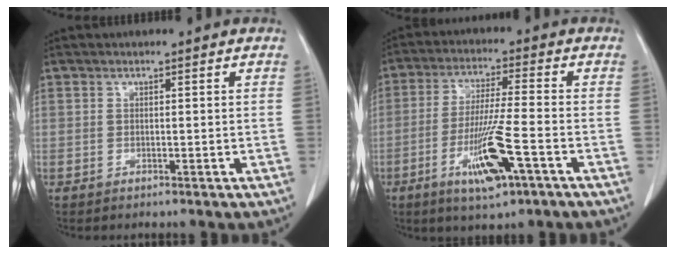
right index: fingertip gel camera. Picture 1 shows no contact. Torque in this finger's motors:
{"motor_torque": [0.14, -0.03, 0.22, 0.11]}